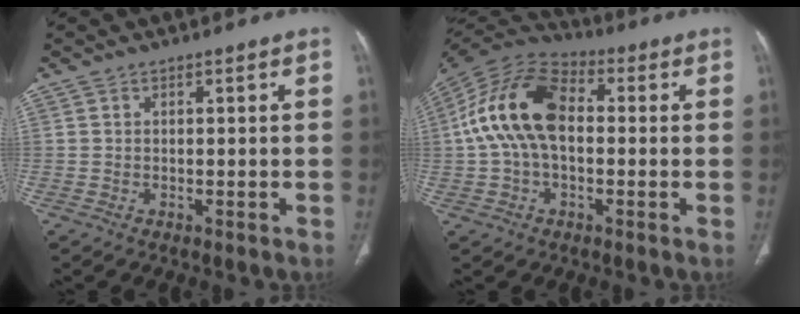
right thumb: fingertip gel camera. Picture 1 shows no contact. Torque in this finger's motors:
{"motor_torque": [2.04, 2.96, 2.08, -0.63, 0.24]}